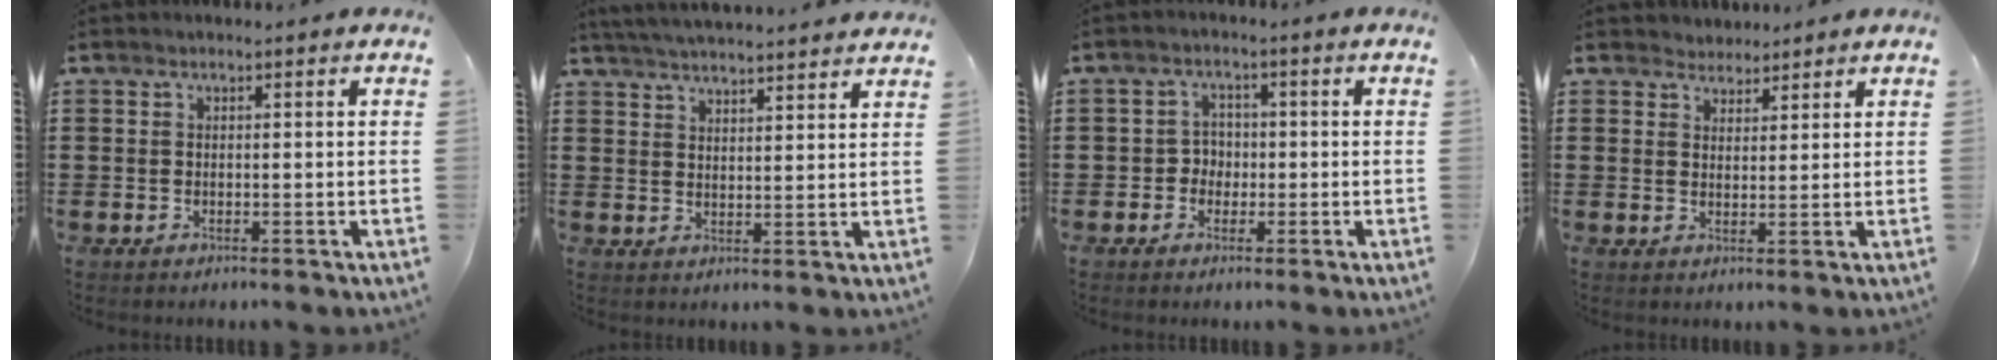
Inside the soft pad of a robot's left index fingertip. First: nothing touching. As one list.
[{"total": 4.1, "force": [4.0, -0.5, 0.6], "torque": [-0.024, -0.018, 0.071]}, {"total": 2.8, "force": [-0.9, 2.5, 1.0], "torque": [-0.028, 0.007, -0.022]}, {"total": 2.6, "force": [2.3, 1.3, -0.4], "torque": [-0.003, 0.005, 0.044]}]